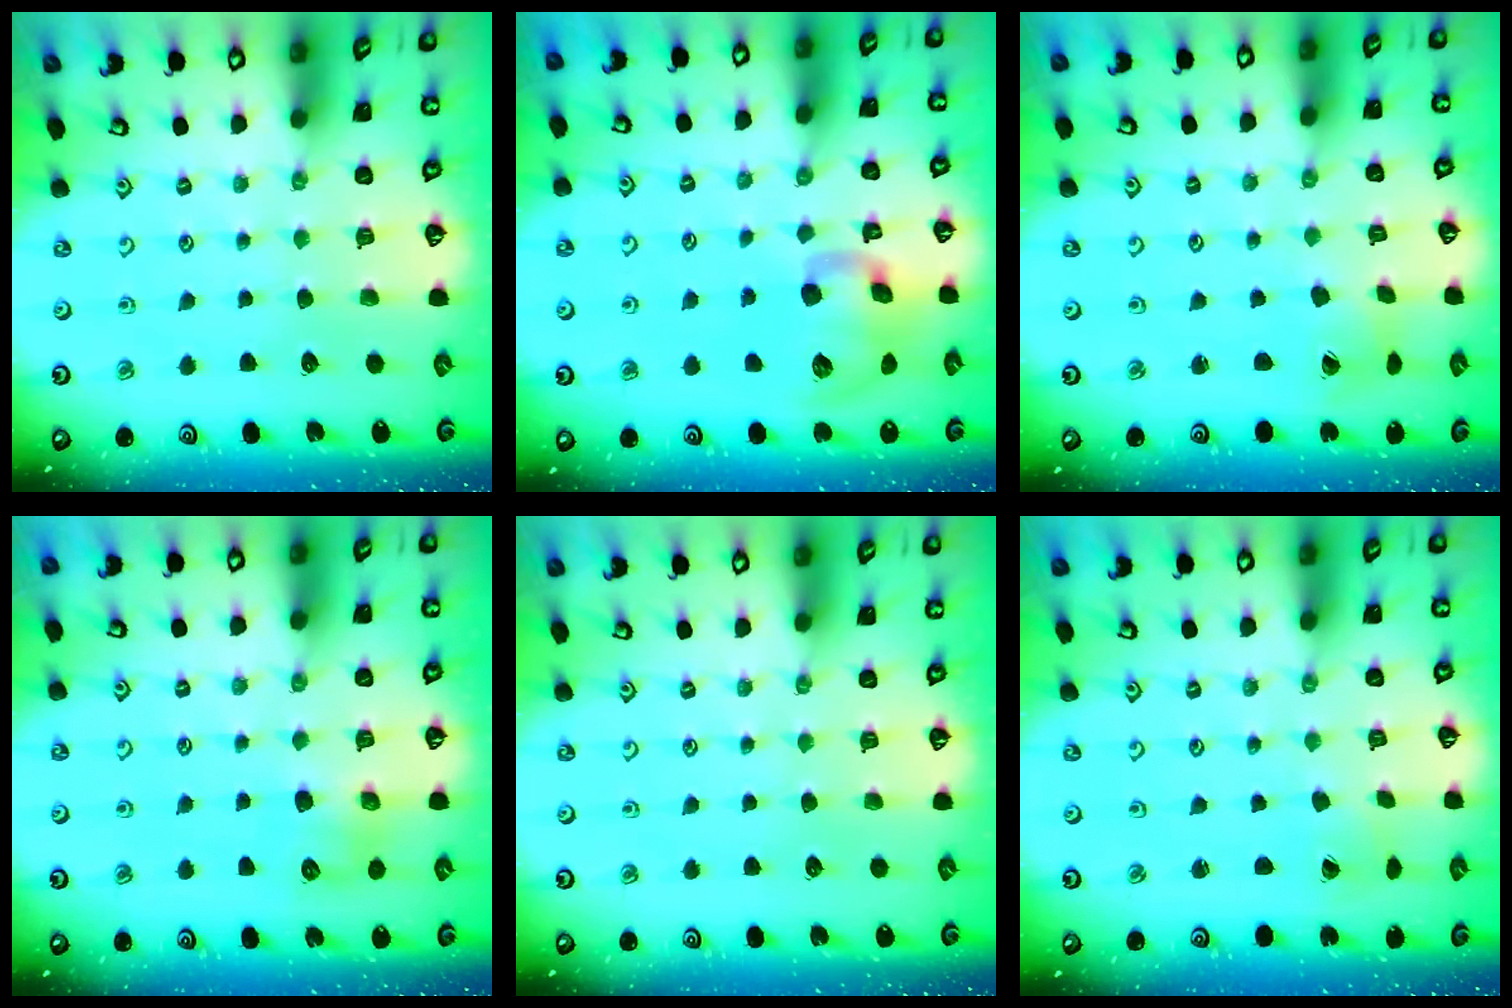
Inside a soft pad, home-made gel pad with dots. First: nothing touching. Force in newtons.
{"total": 12.8, "press": 12.6, "slide": 2.0}
{"total": 3.7, "press": 3.7, "slide": 0.5}
{"total": 6.5, "press": 6.5, "slide": 0.5}
{"total": 0.0}
{"total": 1.2, "press": 1.1, "slide": 0.4}